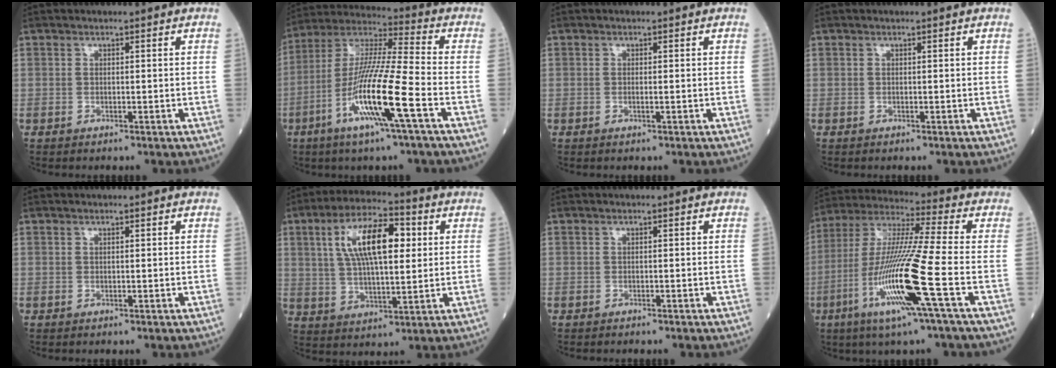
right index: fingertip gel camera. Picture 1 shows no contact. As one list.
[{"total": 15.6, "force": [-5.8, -0.1, 14.4], "torque": [-0.292, -0.012, -0.116]}, {"total": 0.5, "force": [-0.1, 0.0, 0.5], "torque": [-0.012, -0.001, -0.002]}, {"total": 0.0}, {"total": 0.0}, {"total": 13.2, "force": [3.5, 4.4, 11.9], "torque": [-0.226, 0.022, 0.061]}, {"total": 0.7, "force": [-0.7, 0.1, 0.3], "torque": [-0.003, 0.000, -0.008]}, {"total": 17.0, "force": [-5.9, -1.2, 15.9], "torque": [-0.328, -0.022, -0.120]}]